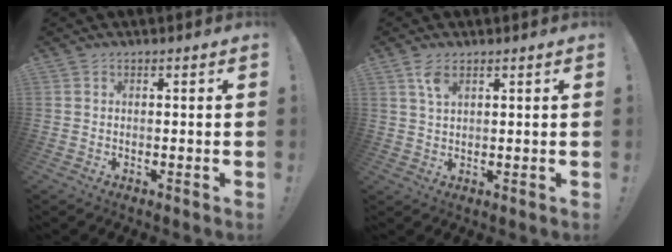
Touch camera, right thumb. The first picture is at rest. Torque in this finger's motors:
{"motor_torque": [0.02, 0.05, -0.05, 0.11, 0.00]}